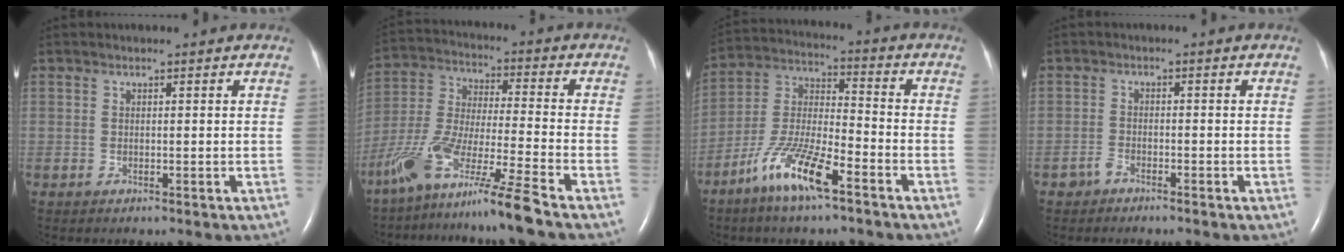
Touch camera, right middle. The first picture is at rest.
{"total": 13.4, "force": [-9.7, -1.2, 9.2], "torque": [-0.197, -0.029, -0.184]}
{"total": 12.0, "force": [-7.3, 2.1, 9.2], "torque": [-0.197, -0.010, -0.140]}
{"total": 1.5, "force": [-1.3, 0.7, 0.4], "torque": [-0.012, 0.001, -0.024]}